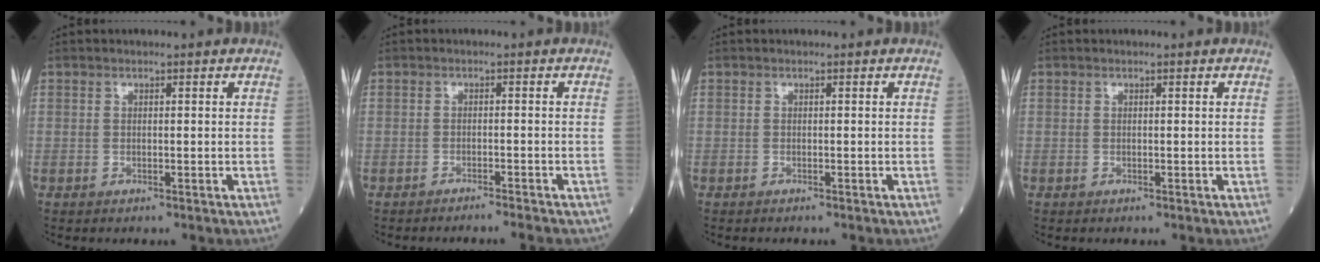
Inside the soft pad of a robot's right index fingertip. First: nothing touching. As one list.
[{"total": 4.7, "force": [-4.4, 0.1, 1.5], "torque": [-0.016, -0.008, -0.057]}, {"total": 0.7, "force": [-0.6, 0.0, 0.3], "torque": [0.000, -0.001, -0.010]}, {"total": 0.0}]